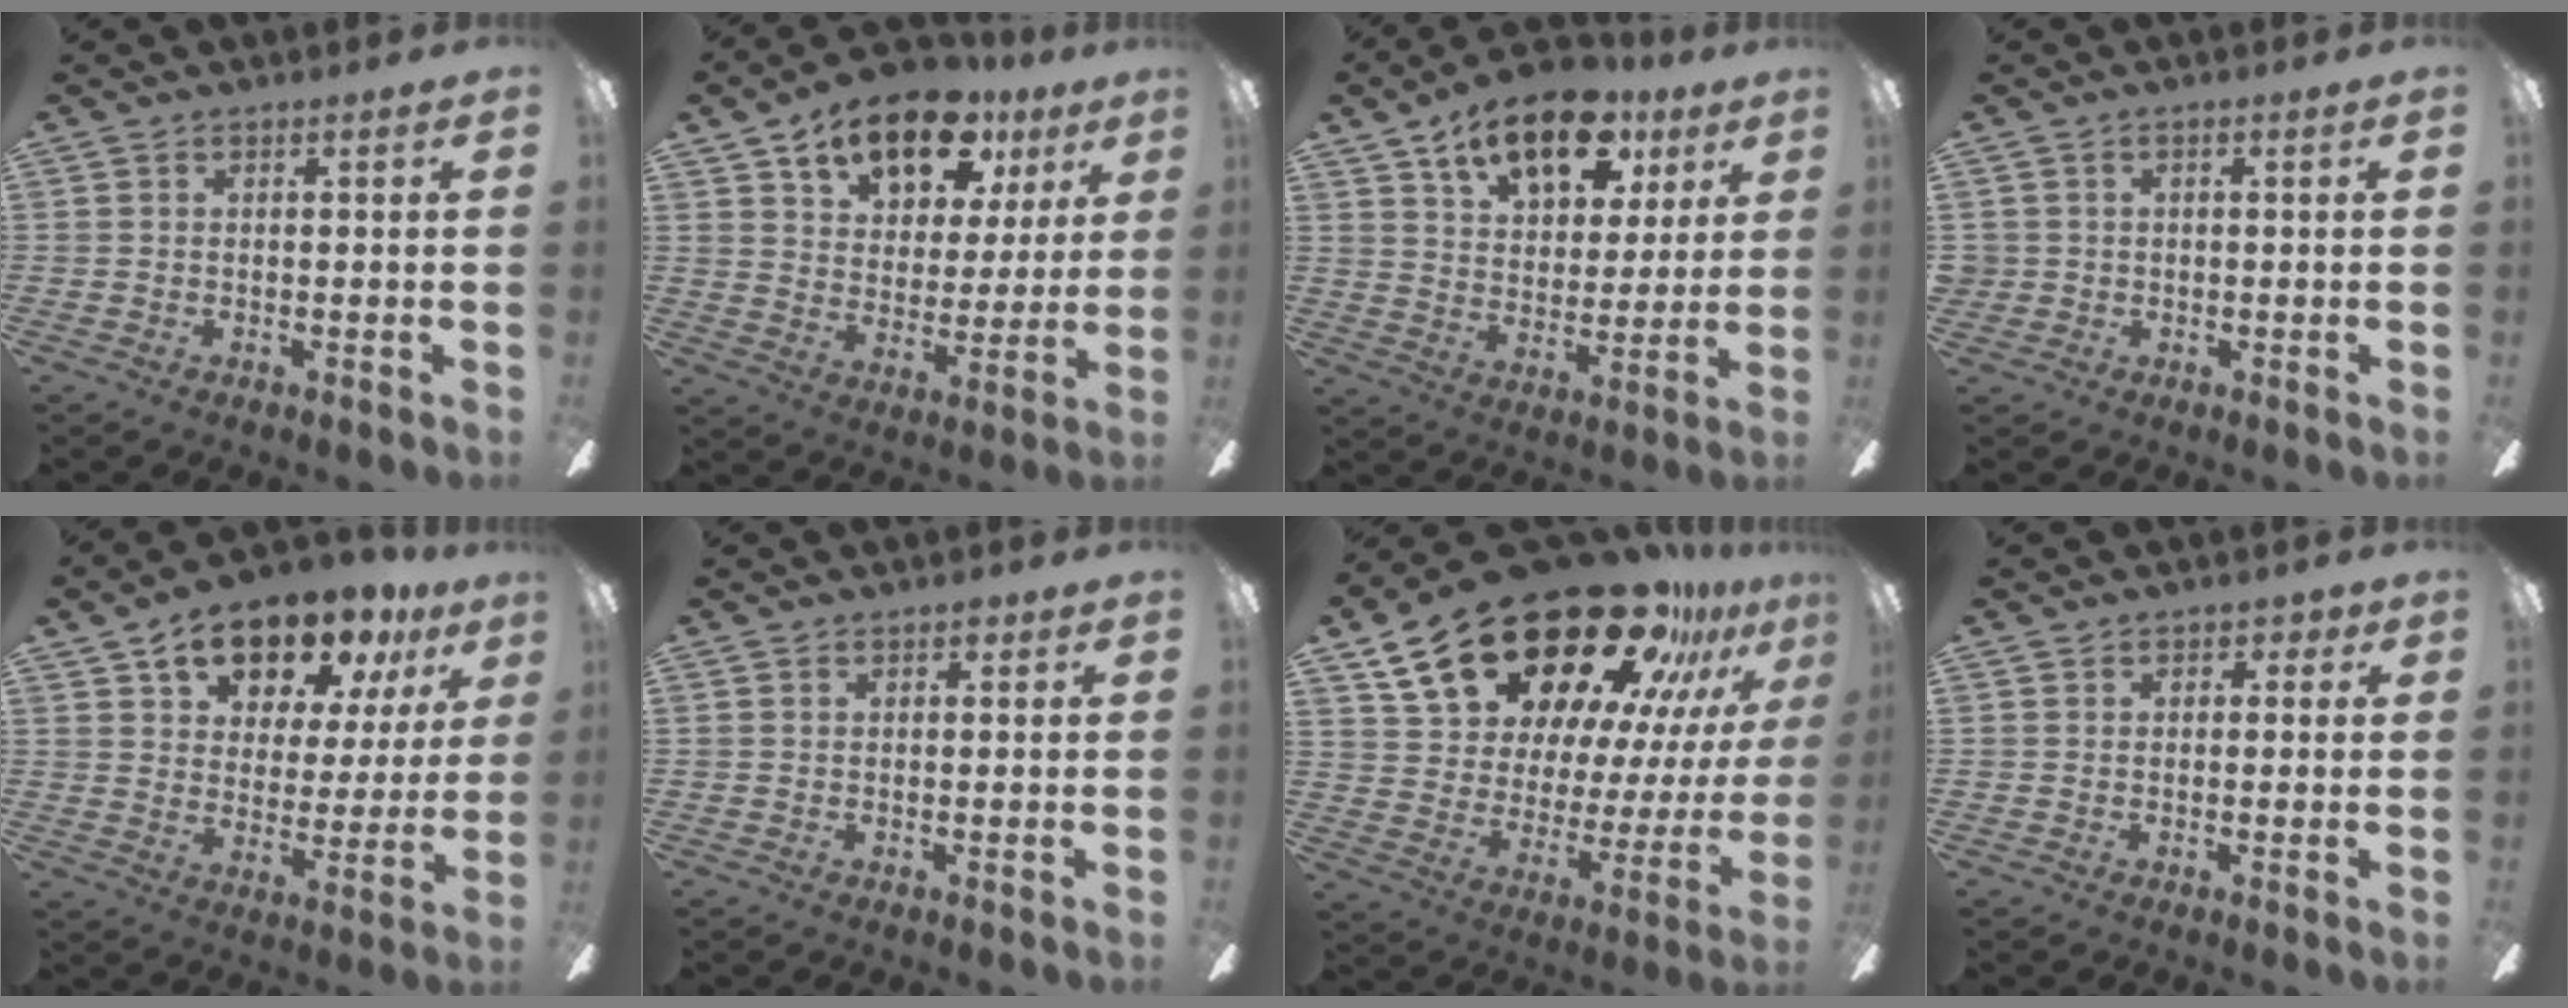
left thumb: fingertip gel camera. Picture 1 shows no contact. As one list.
[{"total": 15.8, "force": [10.5, 8.6, 8.1], "torque": [-0.120, -0.054, 0.183]}, {"total": 16.6, "force": [10.5, 8.5, 9.5], "torque": [-0.137, -0.048, 0.181]}, {"total": 1.7, "force": [0.0, 1.7, 0.3], "torque": [-0.007, 0.004, -0.002]}, {"total": 14.4, "force": [11.0, 7.1, 6.1], "torque": [-0.102, -0.065, 0.196]}, {"total": 1.0, "force": [0.6, 0.7, 0.4], "torque": [0.000, 0.001, 0.008]}, {"total": 29.6, "force": [21.5, 13.1, 15.5], "torque": [-0.259, -0.134, 0.385]}, {"total": 1.8, "force": [0.7, 1.5, 0.7], "torque": [0.003, 0.001, 0.008]}]